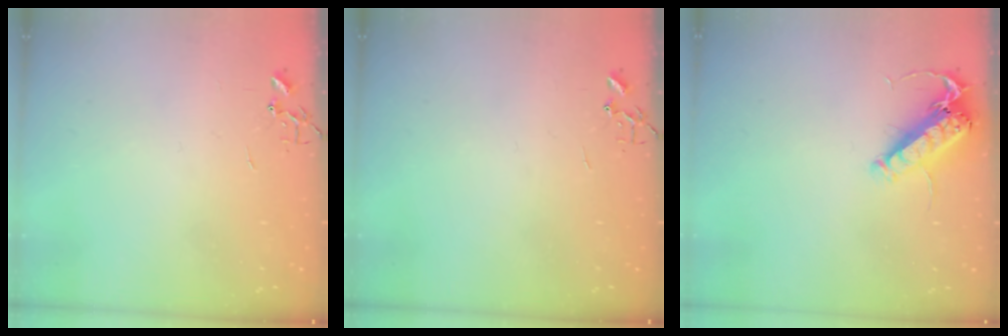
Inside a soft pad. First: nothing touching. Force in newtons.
{"total": 0.0}
{"total": 14.2, "press": 14.0, "slide": 2.5}